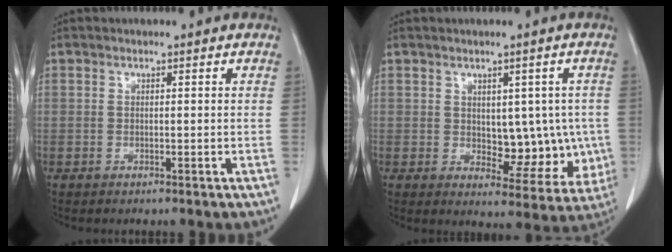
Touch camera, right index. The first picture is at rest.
{"total": 8.7, "force": [0.0, 4.9, 7.1], "torque": [-0.068, 0.006, 0.015]}